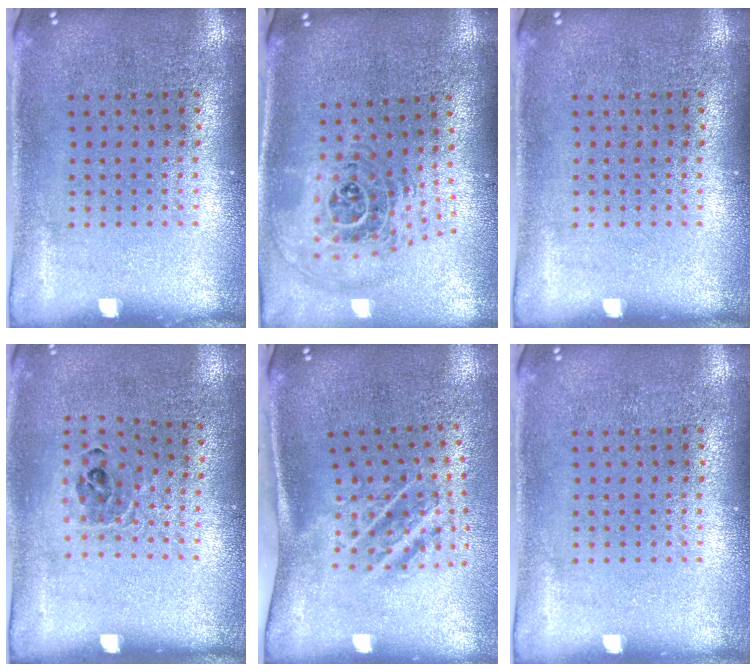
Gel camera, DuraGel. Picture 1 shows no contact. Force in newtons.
{"total": 1.7, "press": 1.4, "slide": 0.9}
{"total": 0.0}
{"total": 0.9, "press": 0.8, "slide": 0.4}
{"total": 1.9, "press": 1.2, "slide": 1.5}
{"total": 0.0}